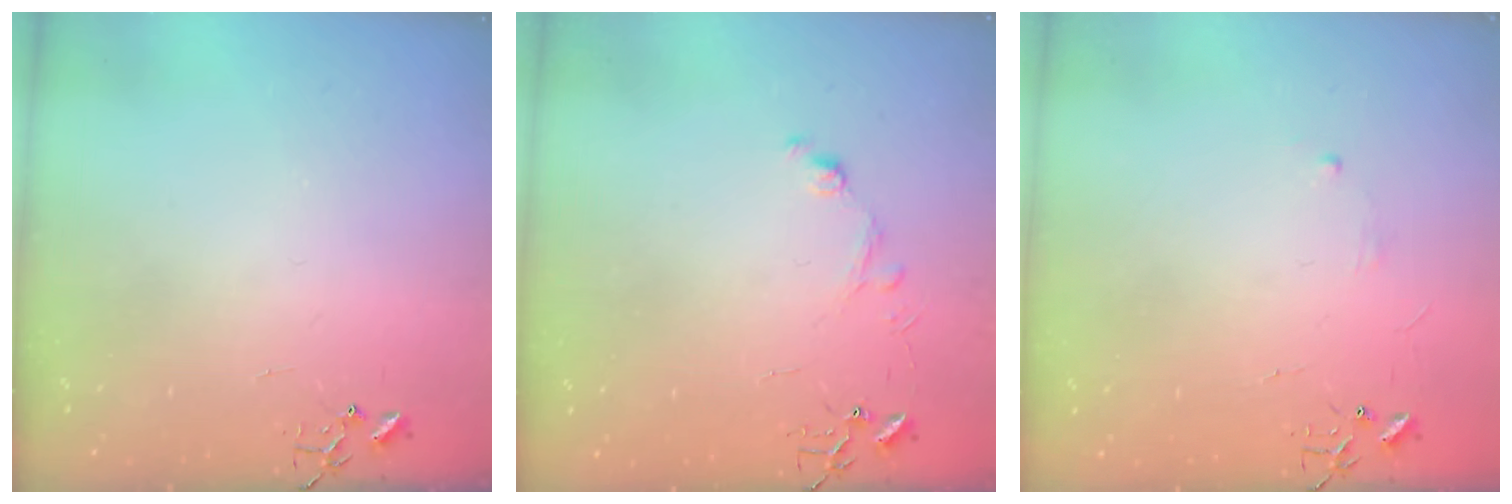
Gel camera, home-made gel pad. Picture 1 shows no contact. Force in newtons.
{"total": 7.3, "press": 7.3, "slide": 0.8}
{"total": 2.9, "press": 2.8, "slide": 0.5}